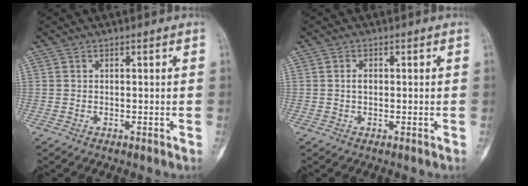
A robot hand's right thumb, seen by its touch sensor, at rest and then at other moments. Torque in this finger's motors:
{"motor_torque": [0.24, 0.18, 0.19, -0.45, 0.10]}